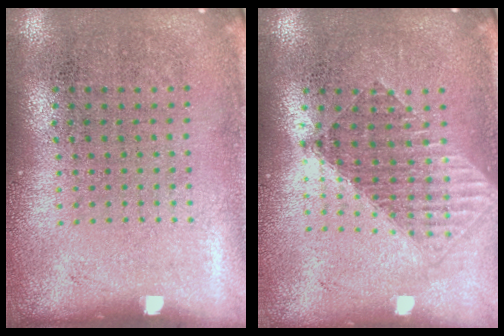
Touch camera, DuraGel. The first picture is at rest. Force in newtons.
{"total": 1.5, "press": 1.3, "slide": 0.8}